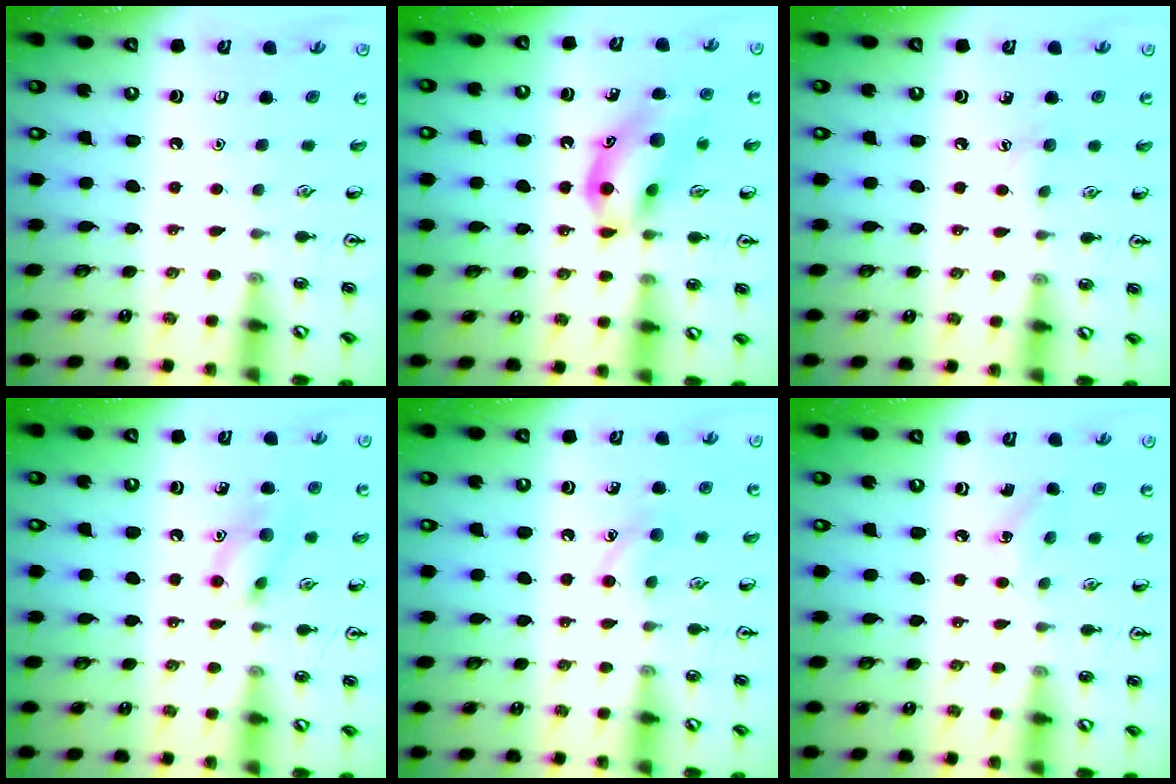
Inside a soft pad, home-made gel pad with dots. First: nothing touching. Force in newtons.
{"total": 12.8, "press": 12.6, "slide": 2.4}
{"total": 4.4, "press": 4.2, "slide": 1.3}
{"total": 8.9, "press": 8.9, "slide": 1.1}
{"total": 6.9, "press": 6.7, "slide": 1.8}
{"total": 4.2, "press": 3.9, "slide": 1.5}